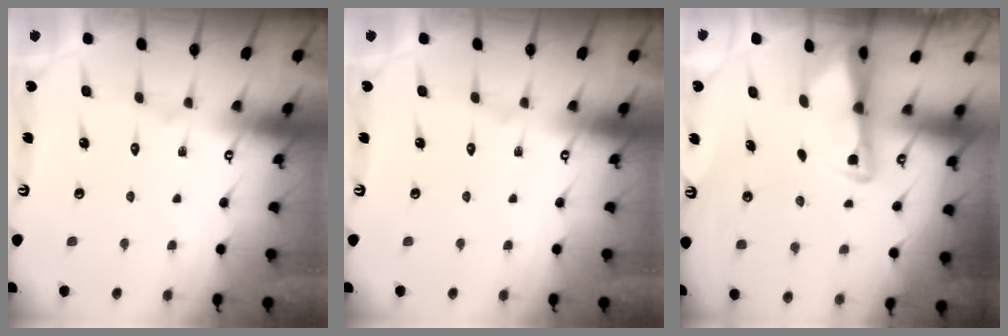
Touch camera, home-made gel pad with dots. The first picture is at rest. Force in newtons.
{"total": 0.0}
{"total": 2.6, "press": 2.5, "slide": 0.6}